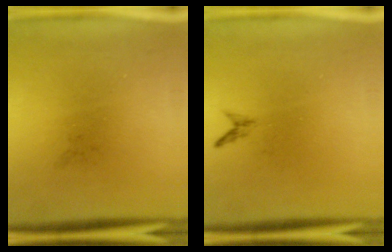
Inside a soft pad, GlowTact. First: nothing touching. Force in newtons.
{"total": 0.7}